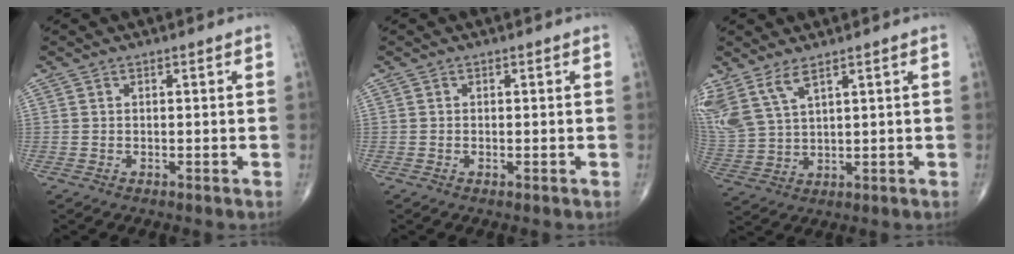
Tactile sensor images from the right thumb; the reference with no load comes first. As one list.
[{"total": 0.0}, {"total": 9.0, "force": [5.7, 3.5, 6.0], "torque": [-0.146, -0.016, 0.132]}]